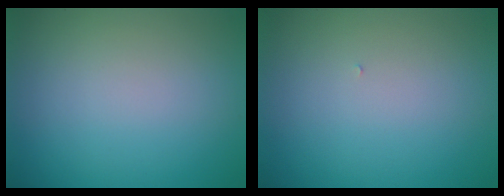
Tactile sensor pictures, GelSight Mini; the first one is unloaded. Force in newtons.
{"total": 0.0}